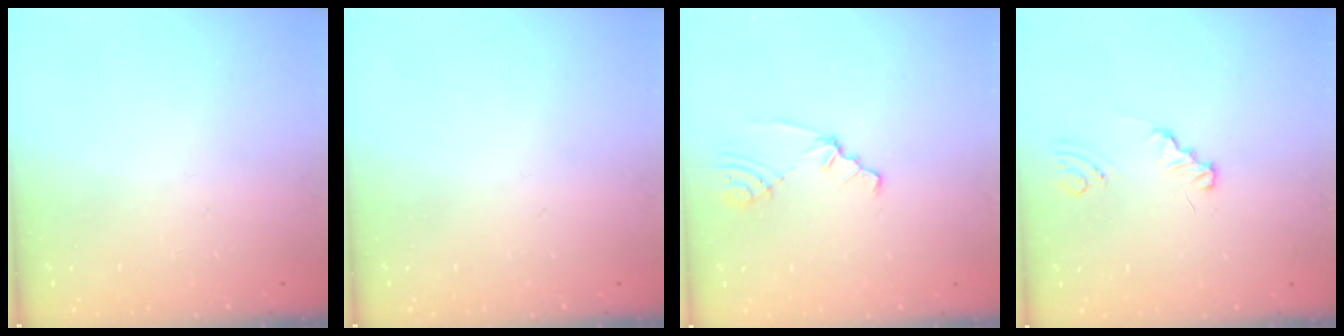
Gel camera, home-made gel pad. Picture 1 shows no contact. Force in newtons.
{"total": 0.0}
{"total": 1.9, "press": 1.9, "slide": 0.2}
{"total": 1.1, "press": 1.1, "slide": 0.1}